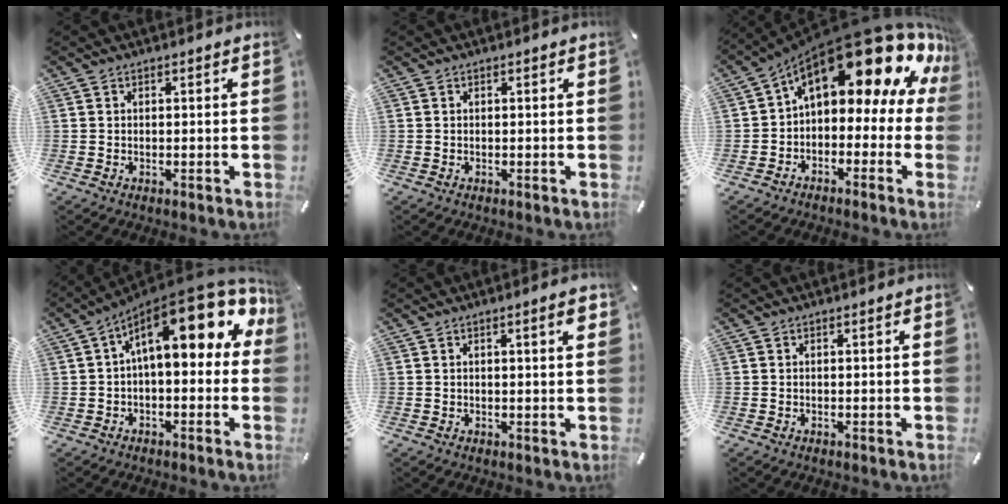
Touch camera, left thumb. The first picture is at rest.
{"total": 0.0}
{"total": 21.9, "force": [11.1, 10.3, 15.9], "torque": [-0.250, -0.092, 0.185]}
{"total": 17.2, "force": [6.9, 7.0, 14.2], "torque": [-0.222, -0.050, 0.113]}
{"total": 3.3, "force": [1.2, 0.5, 3.0], "torque": [-0.051, 0.001, 0.015]}
{"total": 0.0}